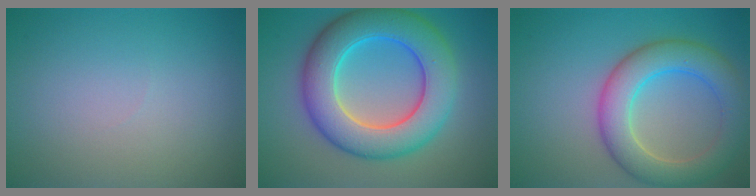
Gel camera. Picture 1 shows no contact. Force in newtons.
{"total": 9.9, "press": 9.8, "slide": 0.3}
{"total": 6.6, "press": 6.6, "slide": 0.3}